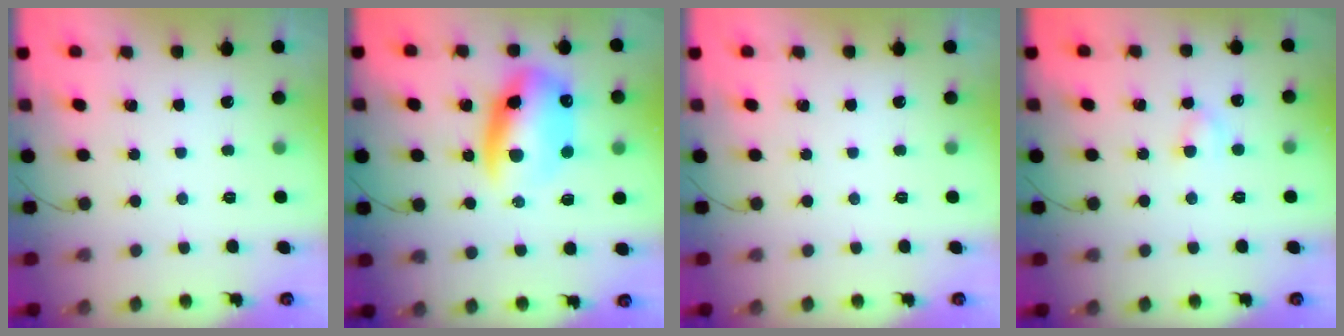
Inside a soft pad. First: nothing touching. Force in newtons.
{"total": 14.4, "press": 13.9, "slide": 3.8}
{"total": 0.0}
{"total": 3.3, "press": 3.1, "slide": 1.3}